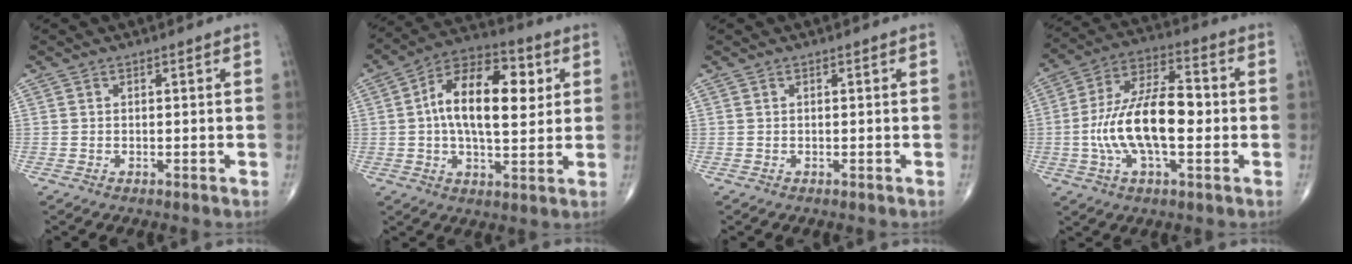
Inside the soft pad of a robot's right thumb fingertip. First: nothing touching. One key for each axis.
{"total": 17.1, "fx": 3.0, "fy": 8.6, "fz": 14.4, "tx": -0.218, "ty": 0.014, "tz": 0.041}
{"total": 0.0}
{"total": 16.7, "fx": -1.6, "fy": 7.5, "fz": 14.8, "tx": -0.274, "ty": 0.031, "tz": -0.034}